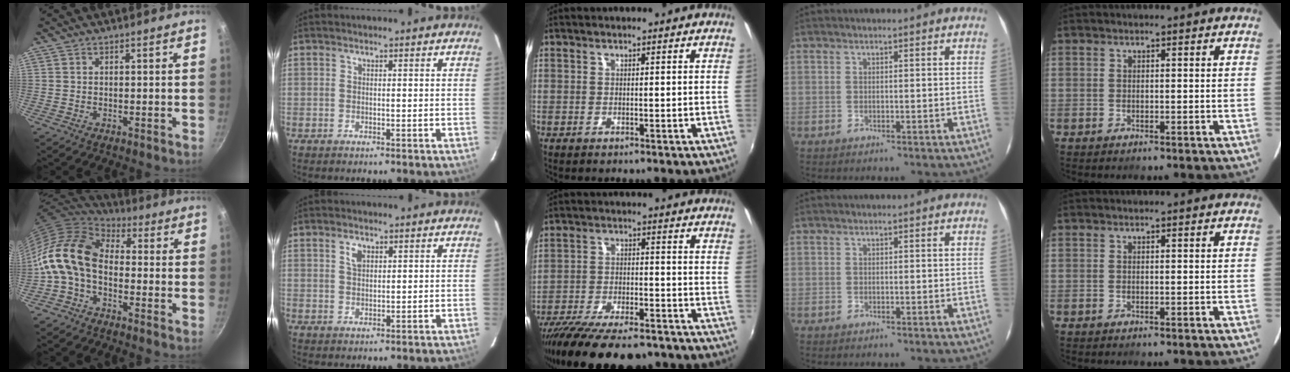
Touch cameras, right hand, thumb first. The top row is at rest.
{"thumb": {"total": 14.1, "force": [-1.9, 9.3, 10.4], "torque": [-0.186, 0.033, -0.059]}, "index": {"total": 2.4, "force": [1.1, 1.5, 1.5], "torque": [-0.027, 0.006, 0.021]}, "middle": {"total": 19.5, "force": [-15.6, 5.7, 10.3], "torque": [-0.204, -0.041, -0.242]}}